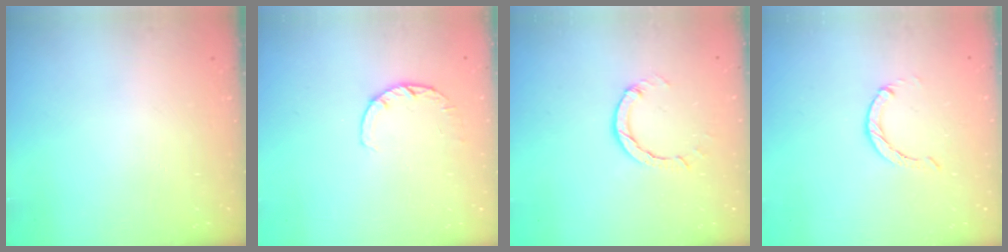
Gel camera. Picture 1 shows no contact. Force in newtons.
{"total": 3.0, "press": 2.9, "slide": 0.4}
{"total": 2.7, "press": 2.7, "slide": 0.3}
{"total": 0.0}